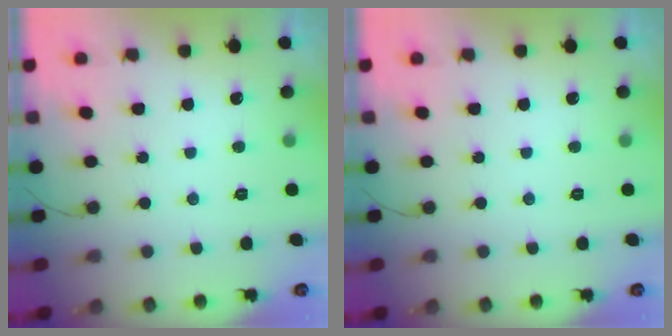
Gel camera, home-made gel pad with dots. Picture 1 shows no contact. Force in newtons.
{"total": 0.0}